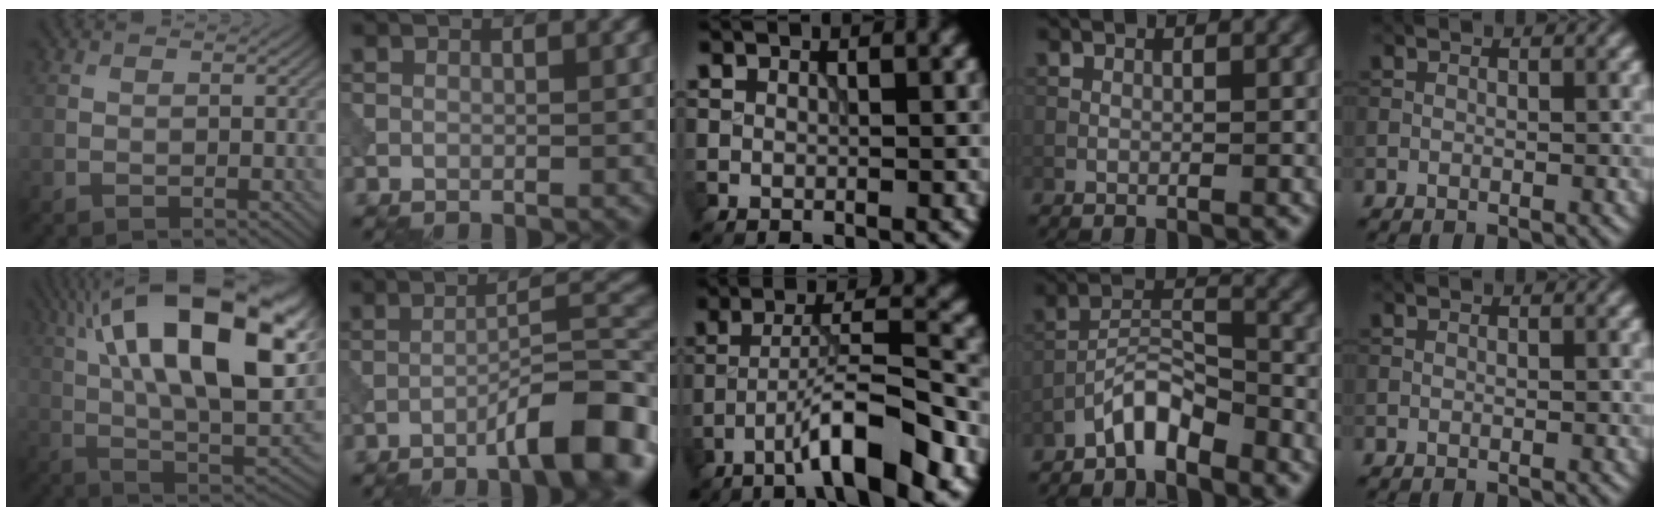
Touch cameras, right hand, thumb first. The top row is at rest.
{"thumb": {"total": 22.5, "force": [8.2, 9.1, 18.9], "torque": [-0.302, 0.039, 0.127]}, "index": {"total": 8.9, "force": [-5.2, 1.7, 7.1], "torque": [-0.097, 0.020, -0.083]}, "middle": {"total": 8.7, "force": [-4.8, 1.3, 7.2], "torque": [-0.115, 0.021, -0.083]}, "ring": {"total": 4.0, "force": [-3.2, 1.2, 2.2], "torque": [-0.035, 0.018, -0.064]}}